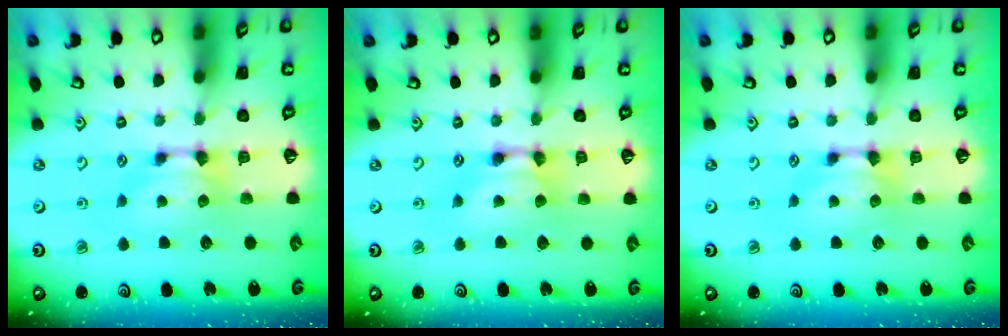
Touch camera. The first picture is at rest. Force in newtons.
{"total": 2.0, "press": 2.0, "slide": 0.1}
{"total": 0.0}